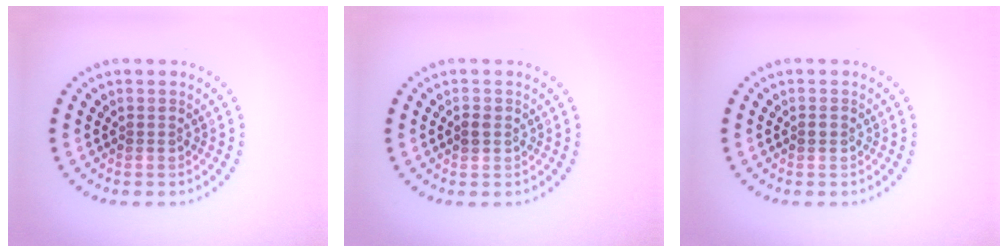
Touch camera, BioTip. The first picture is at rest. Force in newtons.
{"total": 1.1, "press": 1.1, "slide": 0.2}
{"total": 0.8, "press": 0.8, "slide": 0.1}